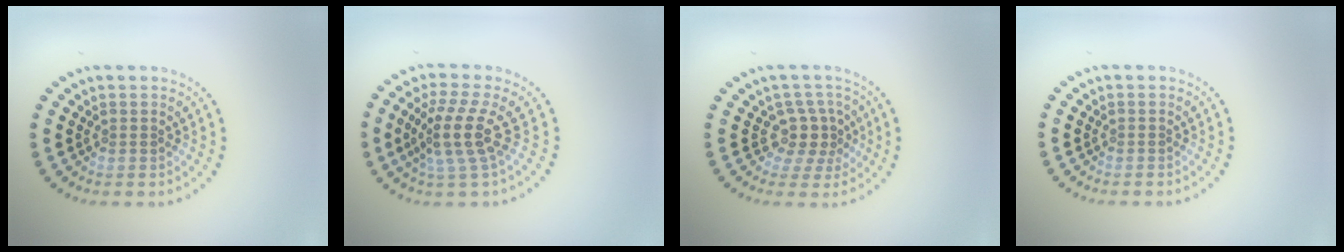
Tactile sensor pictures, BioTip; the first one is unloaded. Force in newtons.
{"total": 3.8, "press": 2.7, "slide": 2.7}
{"total": 2.9, "press": 2.2, "slide": 1.9}
{"total": 0.0}